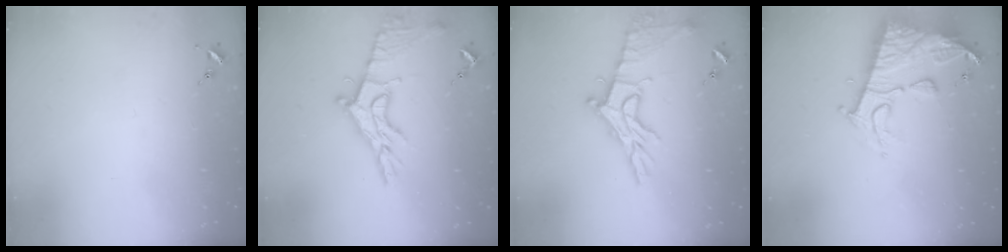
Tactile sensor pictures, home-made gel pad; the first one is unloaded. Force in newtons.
{"total": 15.4, "press": 15.3, "slide": 1.3}
{"total": 14.4, "press": 14.4, "slide": 1.1}
{"total": 15.1, "press": 15.0, "slide": 1.6}